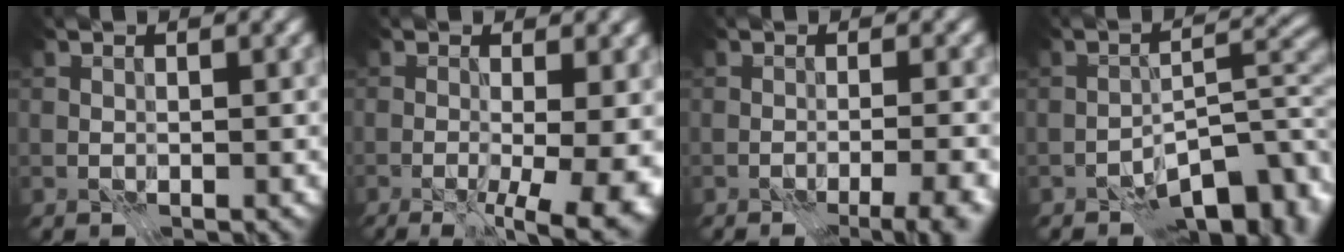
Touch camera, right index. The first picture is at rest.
{"total": 7.1, "force": [-1.9, 1.9, 6.5], "torque": [-0.060, -0.015, -0.017]}
{"total": 3.5, "force": [-2.3, 0.2, 2.6], "torque": [-0.038, -0.002, -0.034]}
{"total": 7.7, "force": [-4.7, 3.0, 5.3], "torque": [-0.062, 0.005, -0.080]}